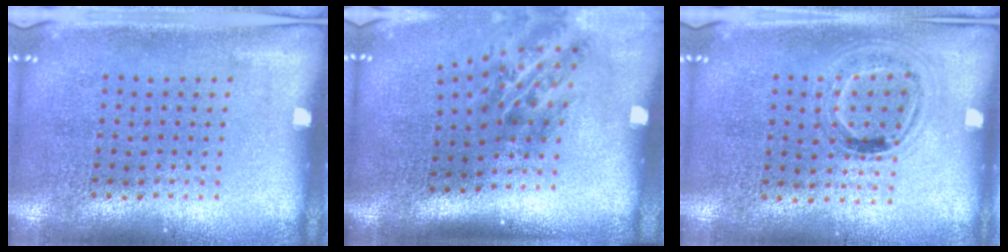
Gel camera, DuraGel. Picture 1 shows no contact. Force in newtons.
{"total": 2.1, "press": 1.3, "slide": 1.7}
{"total": 0.9, "press": 0.9, "slide": 0.3}